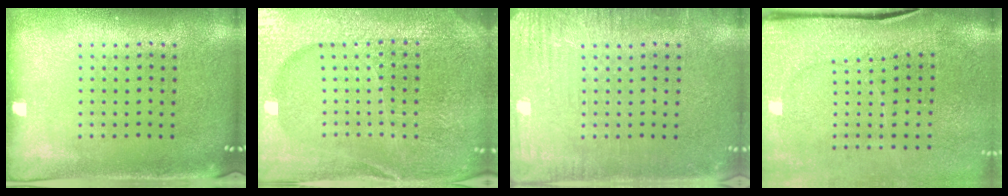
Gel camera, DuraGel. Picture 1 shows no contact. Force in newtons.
{"total": 5.6, "press": 5.1, "slide": 2.4}
{"total": 3.2, "press": 3.2, "slide": 0.4}
{"total": 3.8, "press": 3.1, "slide": 2.3}